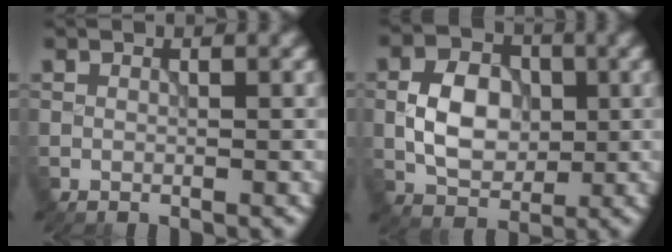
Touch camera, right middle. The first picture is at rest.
{"total": 5.4, "force": [-0.1, 3.9, 3.8], "torque": [-0.066, 0.002, -0.002]}